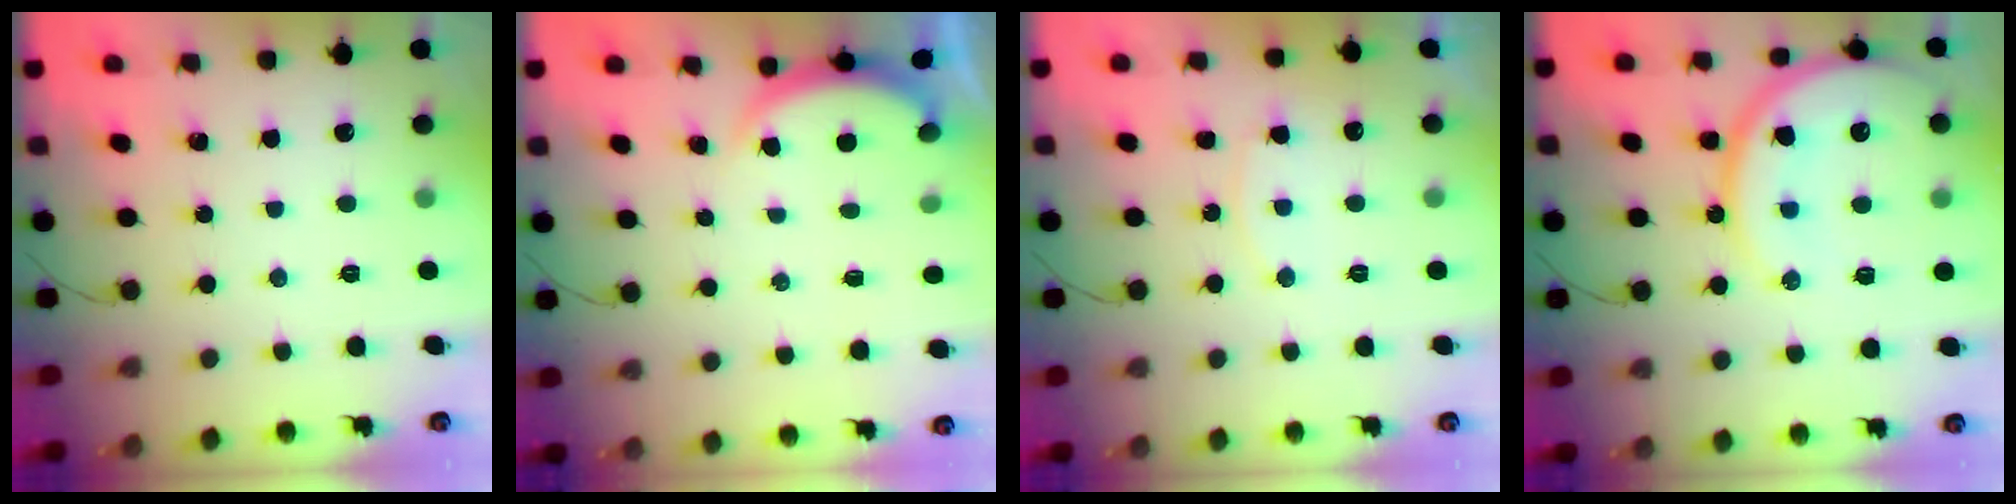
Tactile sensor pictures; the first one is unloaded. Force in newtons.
{"total": 1.7, "press": 1.6, "slide": 0.5}
{"total": 7.5, "press": 7.4, "slide": 0.7}
{"total": 17.0, "press": 16.9, "slide": 1.8}